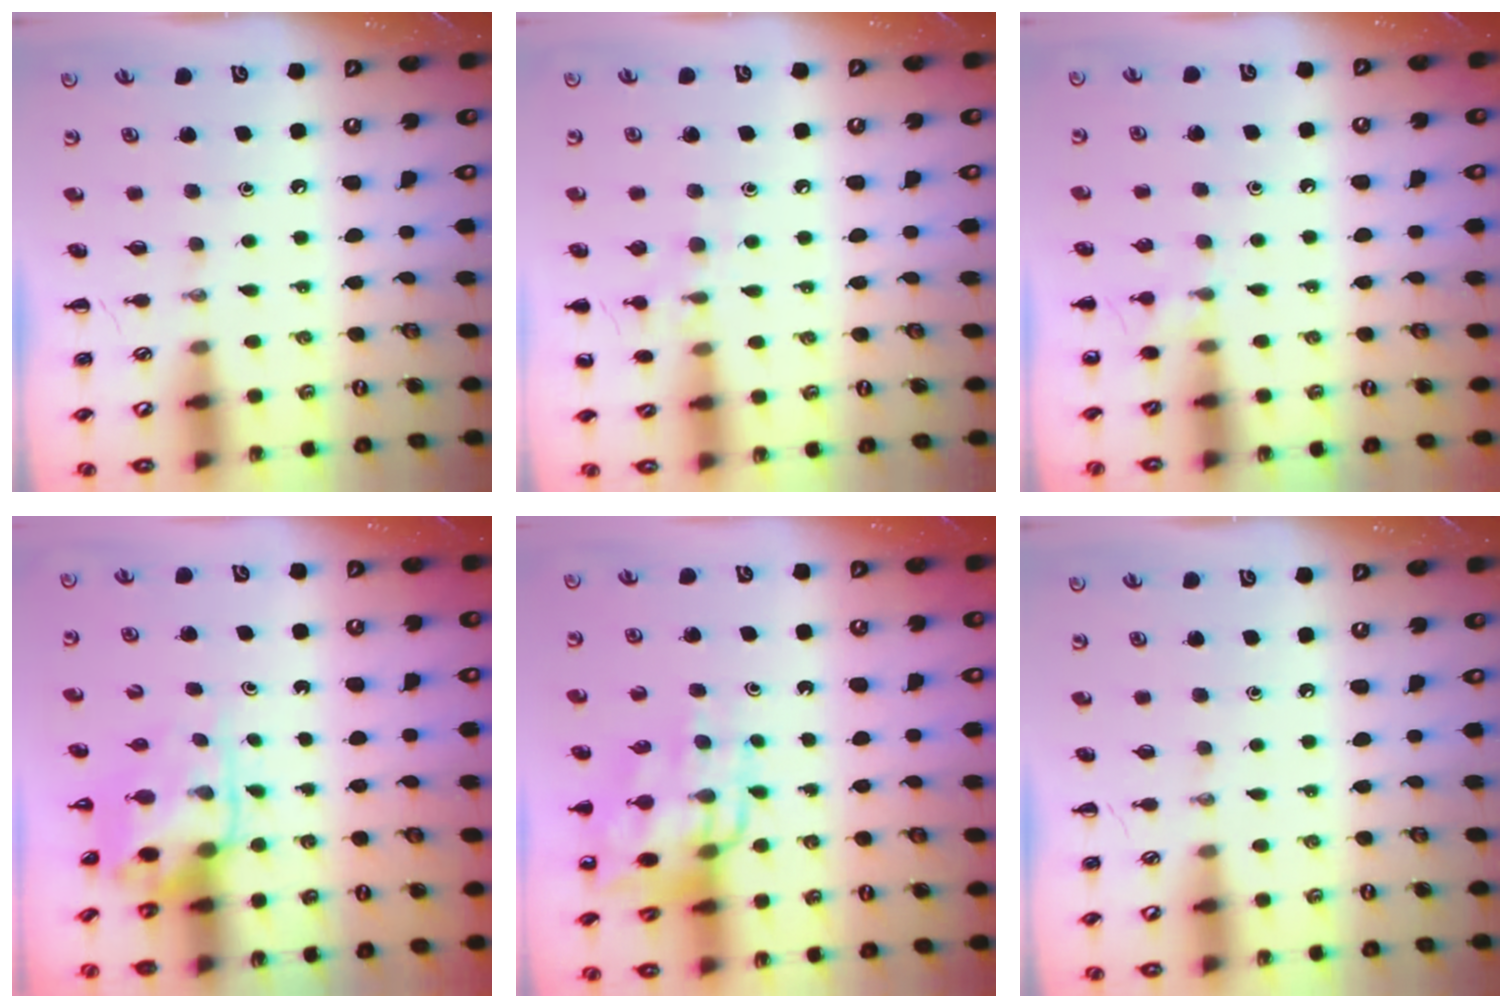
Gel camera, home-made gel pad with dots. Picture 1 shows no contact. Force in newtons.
{"total": 7.0, "press": 6.7, "slide": 1.9}
{"total": 5.8, "press": 5.6, "slide": 1.8}
{"total": 3.8, "press": 3.7, "slide": 0.7}
{"total": 12.4, "press": 12.0, "slide": 3.0}
{"total": 0.0}